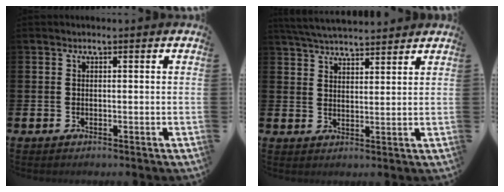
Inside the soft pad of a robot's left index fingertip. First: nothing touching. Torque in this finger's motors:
{"motor_torque": [0.36, -0.59, 0.74, 0.21]}